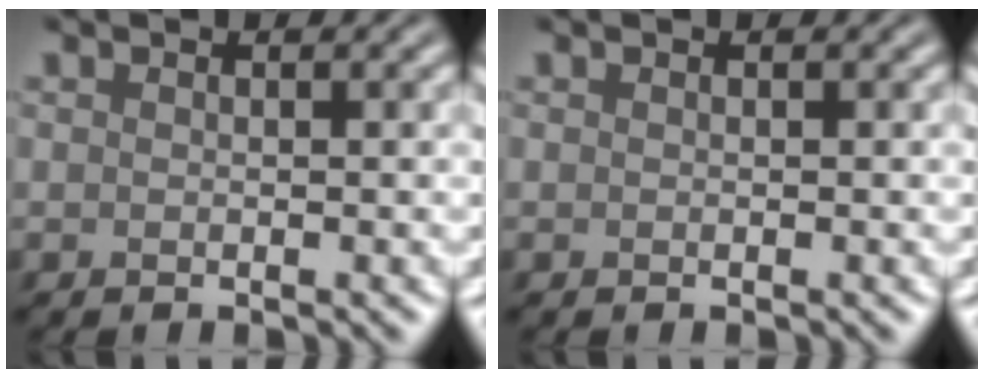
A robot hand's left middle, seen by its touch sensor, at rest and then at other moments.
{"total": 0.0}